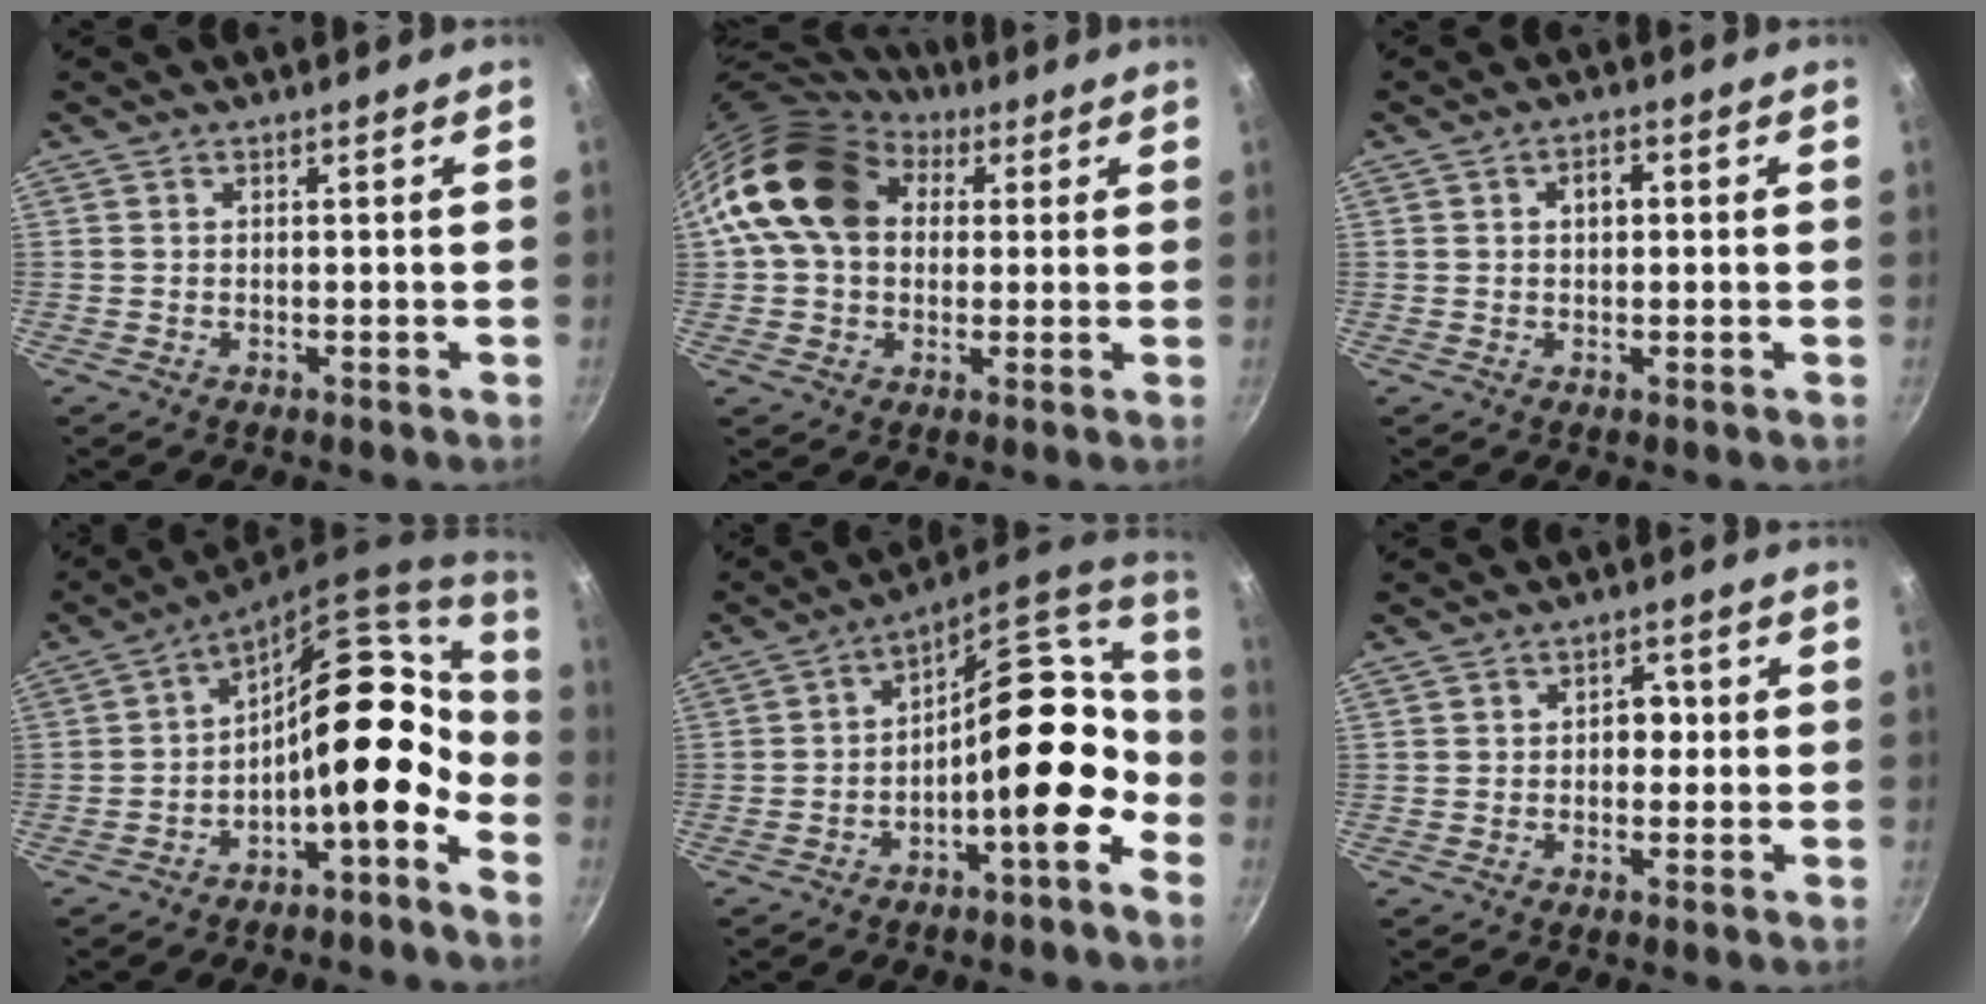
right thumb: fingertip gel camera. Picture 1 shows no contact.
{"total": 16.6, "force": [4.5, 12.5, 10.0], "torque": [-0.155, 0.020, 0.065]}
{"total": 3.1, "force": [0.6, 1.9, 2.4], "torque": [-0.024, 0.010, 0.007]}
{"total": 14.2, "force": [-4.9, 7.3, 11.2], "torque": [-0.108, 0.073, -0.077]}
{"total": 16.4, "force": [-4.8, 8.0, 13.5], "torque": [-0.146, 0.067, -0.076]}
{"total": 3.6, "force": [-0.1, 2.8, 2.2], "torque": [0.000, 0.011, -0.006]}